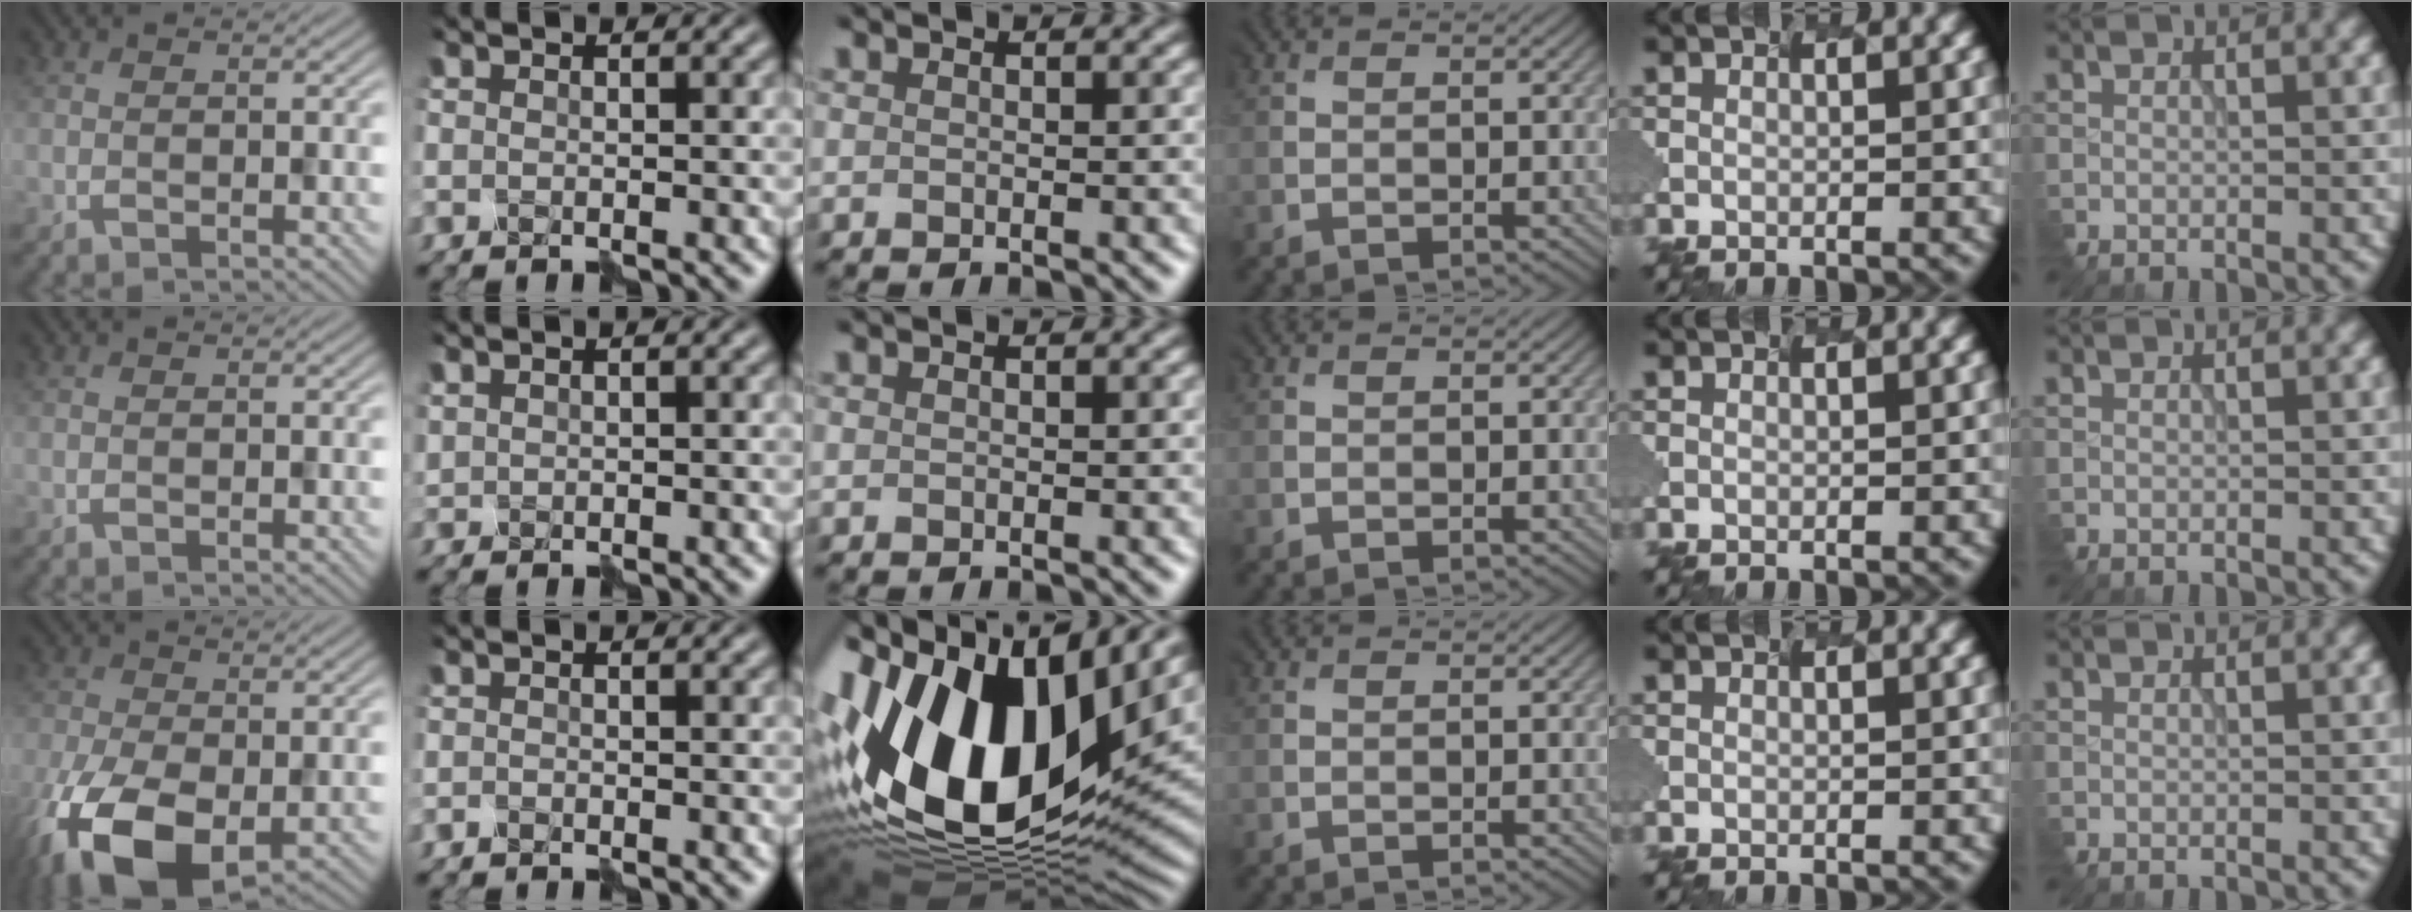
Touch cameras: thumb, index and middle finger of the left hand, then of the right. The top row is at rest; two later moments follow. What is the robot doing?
{"motion": "disassemble", "object": "velcro strap"}